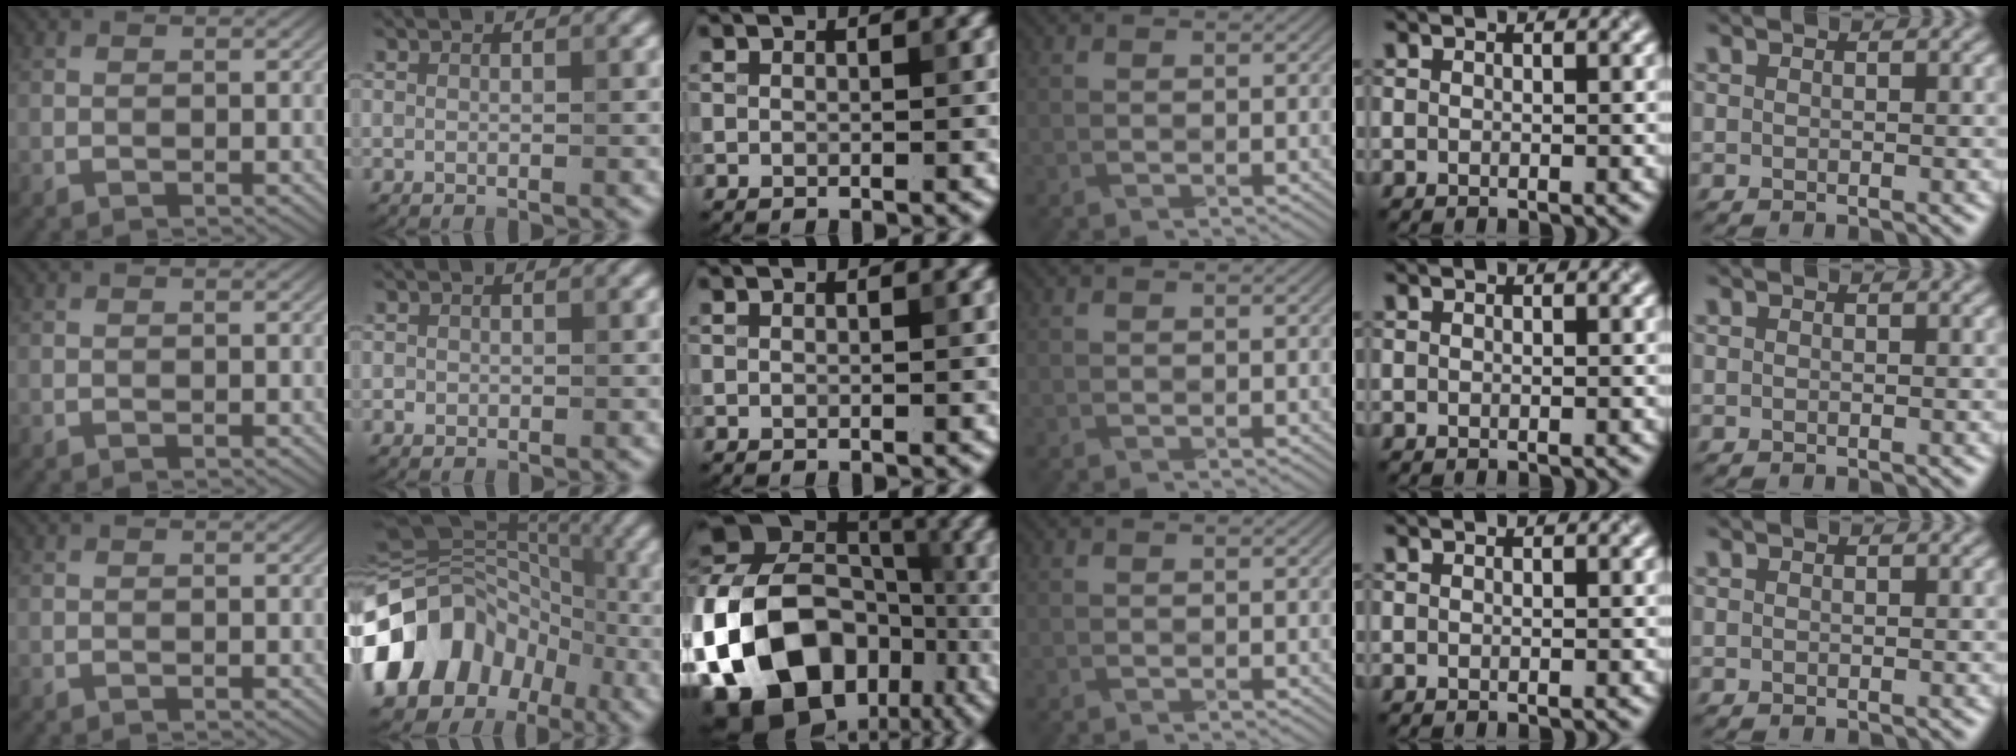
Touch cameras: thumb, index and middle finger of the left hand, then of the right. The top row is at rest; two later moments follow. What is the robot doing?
{"motion": "fold", "object": "canvas paper"}